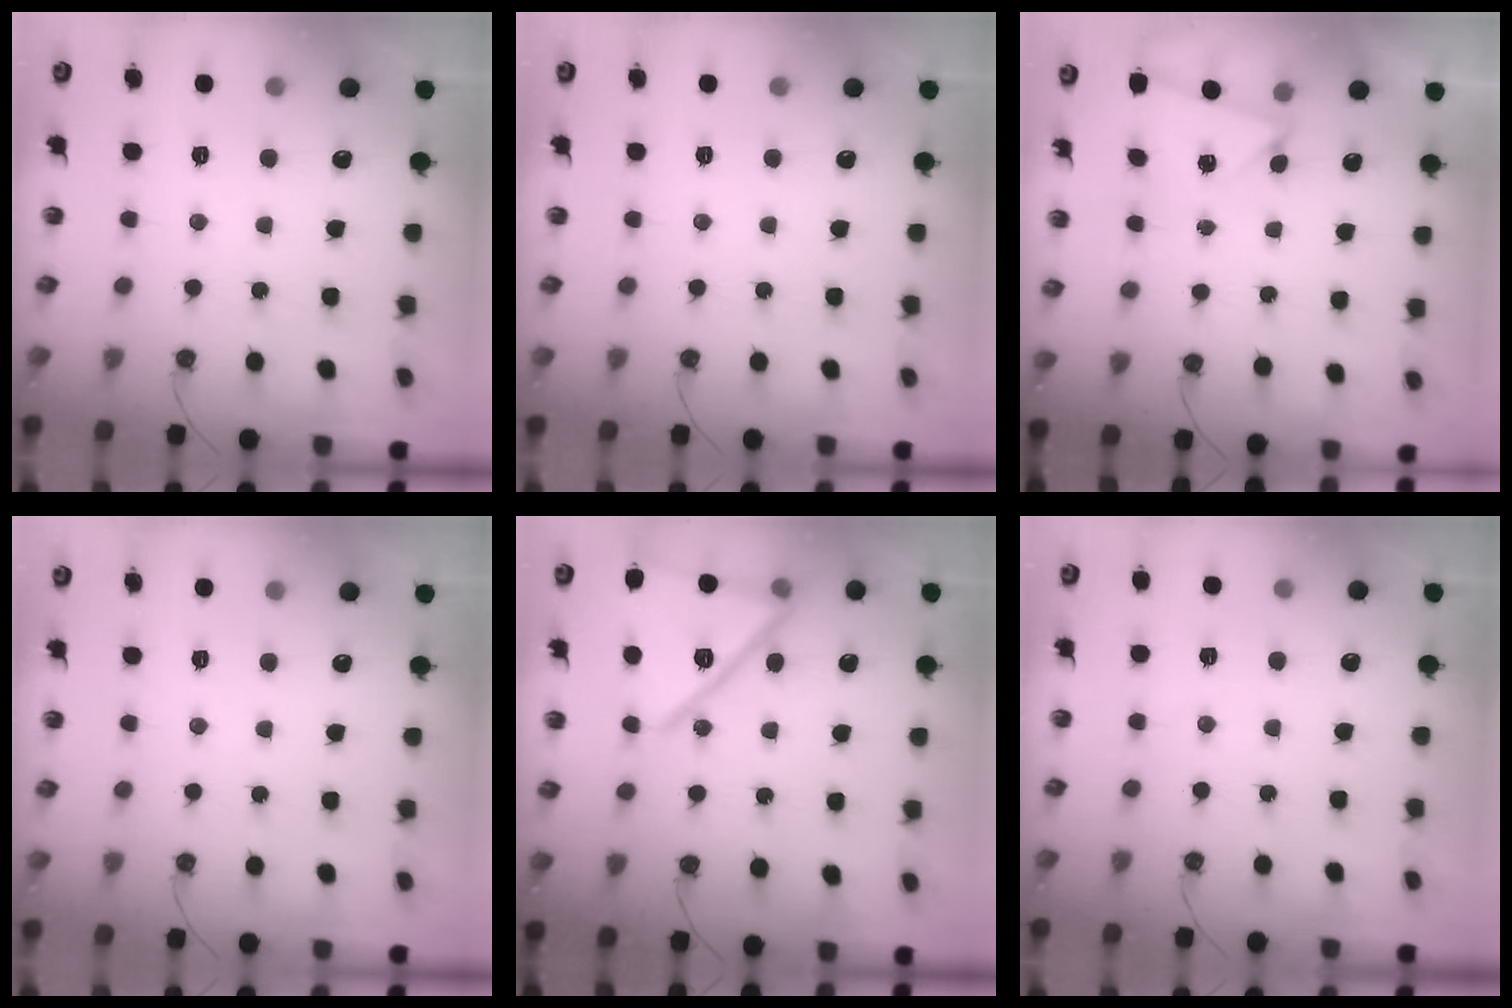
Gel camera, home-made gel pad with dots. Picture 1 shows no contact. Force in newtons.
{"total": 0.0}
{"total": 2.6, "press": 1.9, "slide": 1.8}
{"total": 0.0}
{"total": 20.4, "press": 18.7, "slide": 8.2}
{"total": 1.6, "press": 1.4, "slide": 0.6}